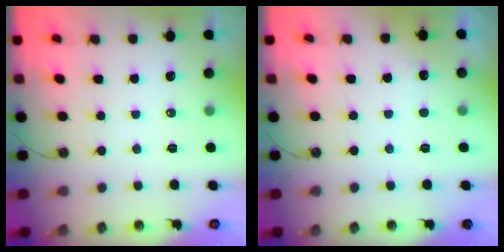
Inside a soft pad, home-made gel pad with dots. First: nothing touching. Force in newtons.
{"total": 2.1, "press": 1.9, "slide": 0.9}